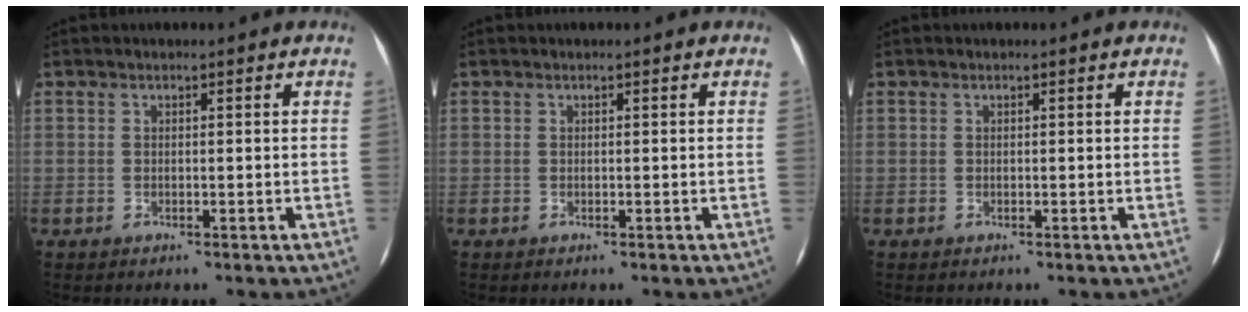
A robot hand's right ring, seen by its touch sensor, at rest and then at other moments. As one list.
[{"total": 0.0}, {"total": 0.0}]